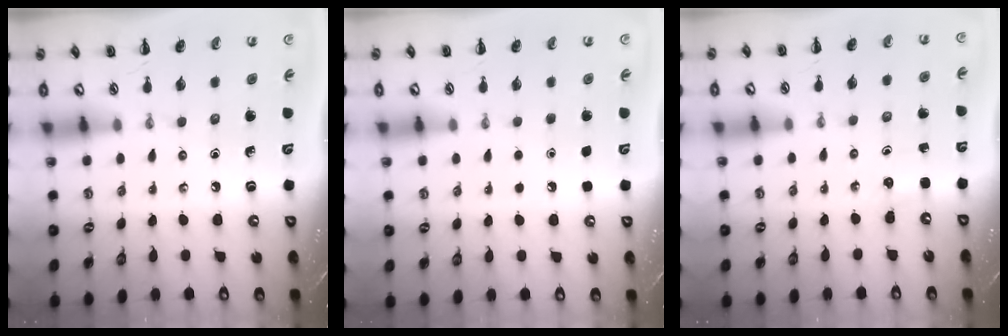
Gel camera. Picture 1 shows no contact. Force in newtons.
{"total": 1.6, "press": 1.6, "slide": 0.1}
{"total": 2.4, "press": 2.3, "slide": 0.7}